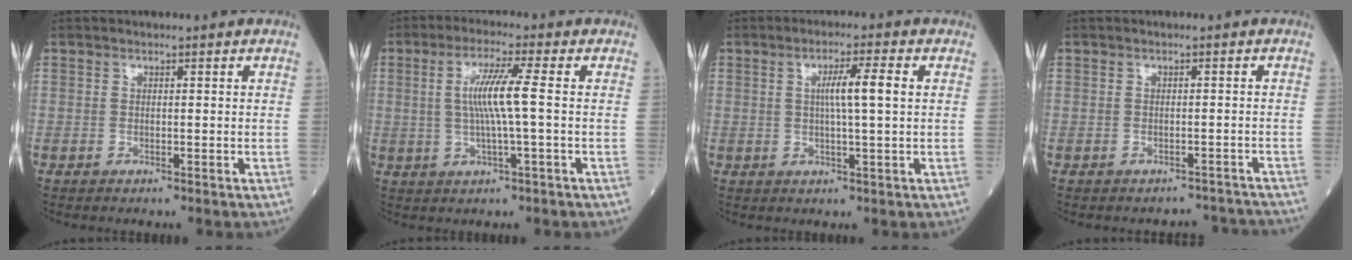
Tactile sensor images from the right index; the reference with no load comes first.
{"total": 6.8, "force": [0.5, -0.5, 6.8], "torque": [-0.137, 0.002, 0.010]}
{"total": 5.3, "force": [0.9, -0.3, 5.2], "torque": [-0.094, 0.003, 0.016]}
{"total": 4.6, "force": [-4.4, 1.3, -0.7], "torque": [0.014, 0.013, -0.043]}